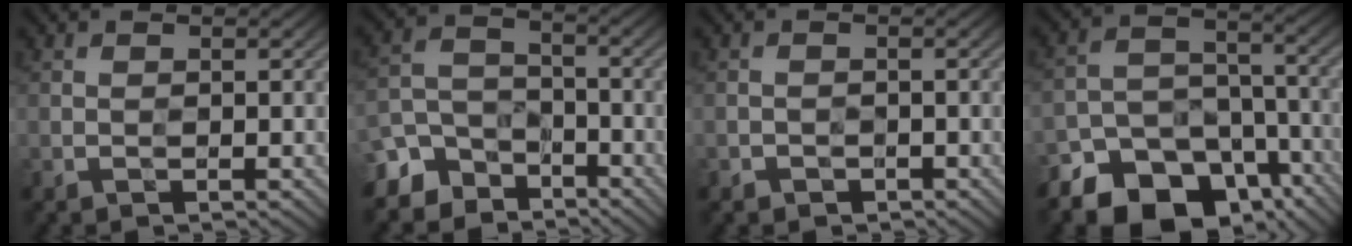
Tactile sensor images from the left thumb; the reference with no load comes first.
{"total": 6.8, "force": [-5.2, 4.3, 0.6], "torque": [-0.007, 0.002, -0.110]}
{"total": 1.4, "force": [-1.0, 0.7, -0.6], "torque": [0.014, 0.000, -0.019]}
{"total": 15.2, "force": [-11.7, 8.7, 4.4], "torque": [-0.106, -0.025, -0.175]}